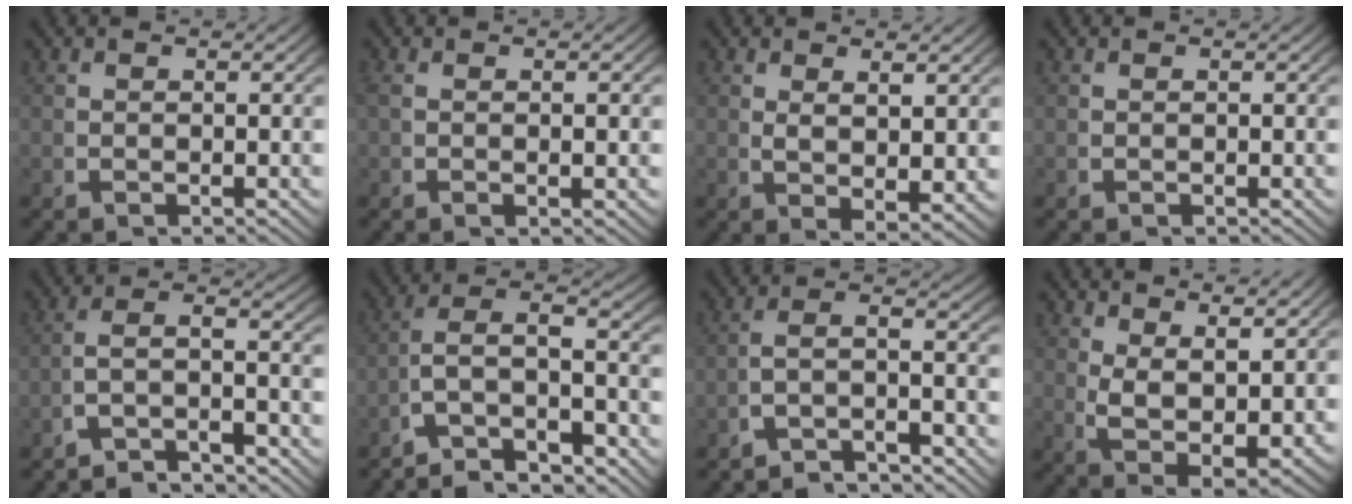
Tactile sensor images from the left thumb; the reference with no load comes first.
{"total": 1.2, "force": [0.3, 0.3, 1.1], "torque": [-0.023, -0.004, 0.010]}
{"total": 2.8, "force": [1.0, 1.2, 2.3], "torque": [-0.048, -0.021, 0.032]}
{"total": 0.0}
{"total": 5.8, "force": [-2.6, 3.0, 4.3], "torque": [-0.079, -0.018, -0.039]}
{"total": 9.5, "force": [-2.8, 6.1, 6.7], "torque": [-0.133, -0.035, -0.043]}
{"total": 5.3, "force": [-2.7, 2.5, 3.9], "torque": [-0.069, -0.018, -0.040]}
{"total": 7.1, "force": [0.6, 4.5, 5.4], "torque": [-0.123, -0.046, 0.032]}